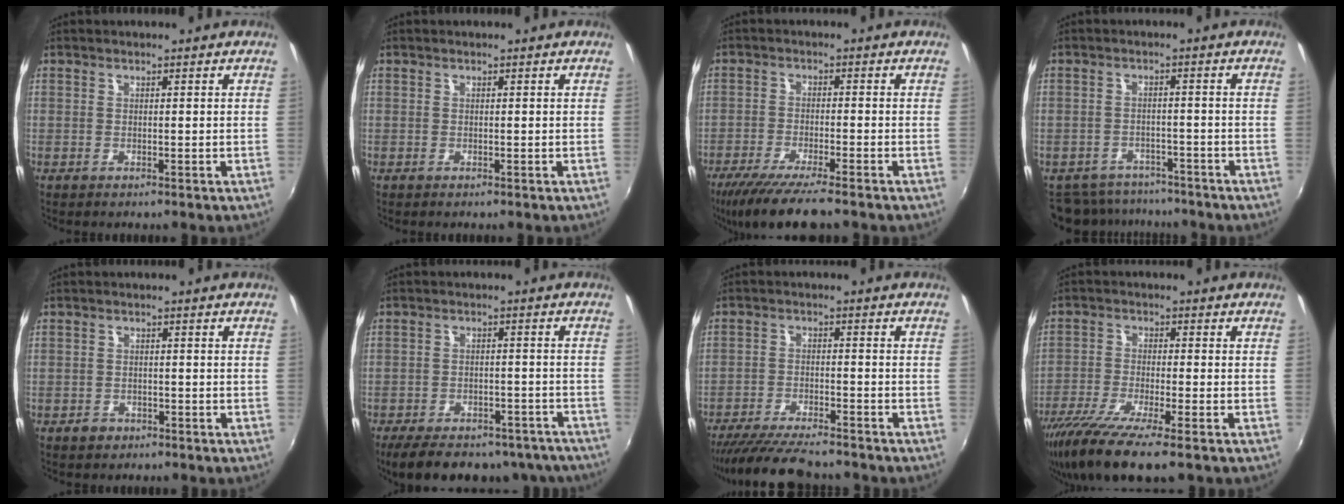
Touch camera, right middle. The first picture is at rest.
{"total": 0.0}
{"total": 10.4, "force": [-8.4, 0.6, 6.2], "torque": [-0.134, -0.034, -0.142]}
{"total": 10.1, "force": [-8.8, 4.5, 2.2], "torque": [-0.064, 0.001, -0.125]}
{"total": 2.1, "force": [-1.4, 1.5, 0.5], "torque": [-0.013, 0.001, -0.019]}
{"total": 19.7, "force": [-16.4, 7.7, 7.9], "torque": [-0.158, 0.009, -0.199]}
{"total": 12.4, "force": [-11.0, 1.7, 5.3], "torque": [-0.124, -0.020, -0.182]}
{"total": 11.7, "force": [-8.3, 1.2, 8.2], "torque": [-0.179, -0.045, -0.151]}